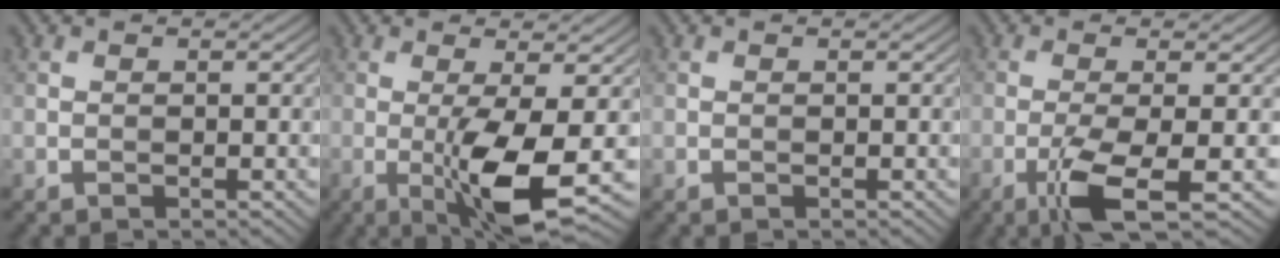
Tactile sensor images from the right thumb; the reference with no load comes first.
{"total": 8.0, "force": [-1.7, 1.4, 7.7], "torque": [-0.139, -0.002, -0.030]}
{"total": 0.0}
{"total": 5.8, "force": [-2.4, 0.8, 5.3], "torque": [-0.100, 0.003, -0.052]}